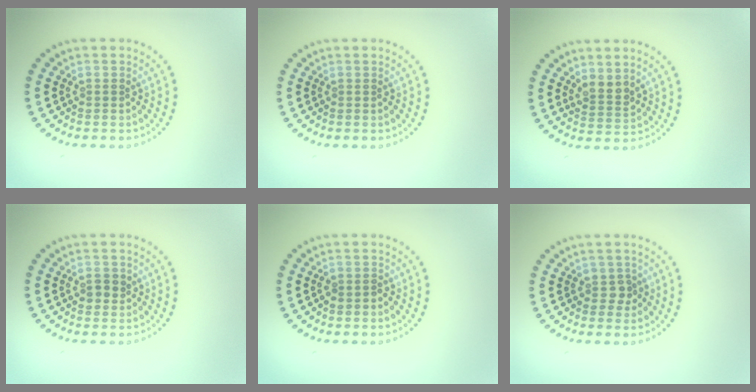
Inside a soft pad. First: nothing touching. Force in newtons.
{"total": 0.0}
{"total": 2.0, "press": 1.7, "slide": 1.2}
{"total": 1.3, "press": 1.3, "slide": 0.4}
{"total": 0.9, "press": 0.8, "slide": 0.4}
{"total": 1.3, "press": 1.1, "slide": 0.7}